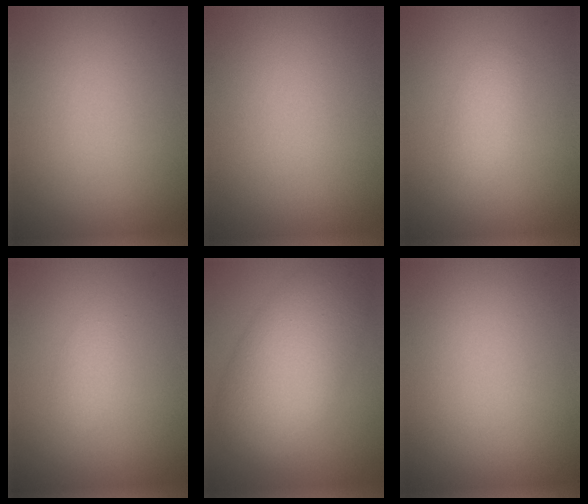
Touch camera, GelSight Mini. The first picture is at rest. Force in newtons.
{"total": 0.0}
{"total": 2.4, "press": 2.4, "slide": 0.2}
{"total": 1.1, "press": 1.1, "slide": 0.0}
{"total": 8.5, "press": 8.5, "slide": 0.3}
{"total": 0.0}